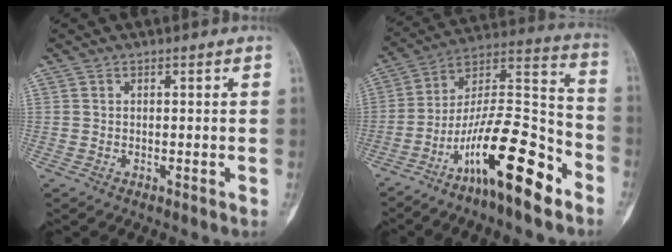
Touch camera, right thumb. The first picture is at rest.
{"total": 19.5, "force": [-11.2, 4.9, 15.2], "torque": [-0.263, 0.088, -0.192]}